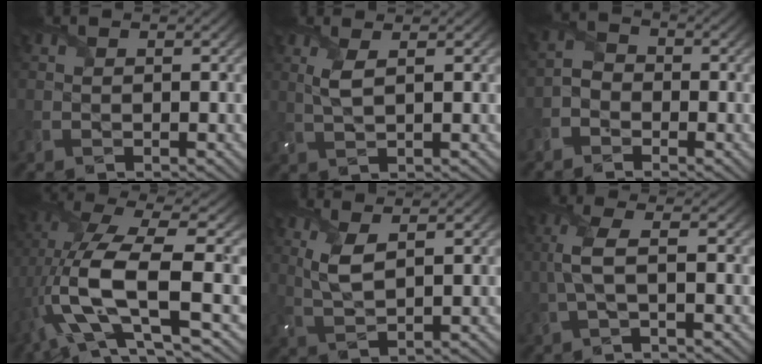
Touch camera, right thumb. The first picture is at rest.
{"total": 2.6, "force": [1.0, 0.6, 2.3], "torque": [-0.053, 0.002, 0.022]}
{"total": 2.7, "force": [-1.8, 1.7, 1.0], "torque": [-0.025, 0.004, -0.048]}
{"total": 13.5, "force": [-1.9, 4.8, 12.5], "torque": [-0.278, -0.001, -0.034]}
{"total": 4.2, "force": [2.0, 1.2, 3.4], "torque": [-0.088, -0.005, 0.044]}
{"total": 3.7, "force": [-0.1, 0.9, 3.6], "torque": [-0.084, 0.008, -0.008]}